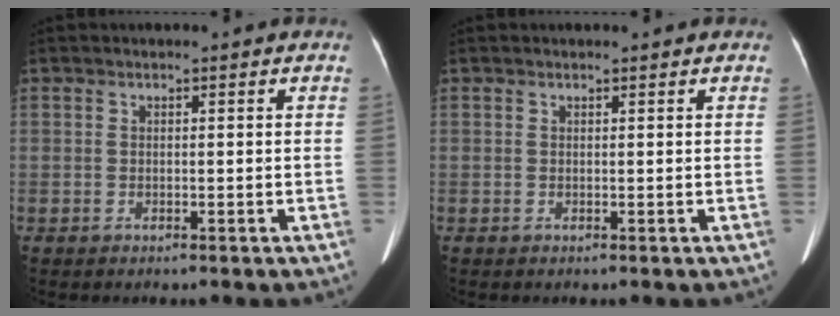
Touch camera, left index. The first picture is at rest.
{"total": 0.9, "force": [0.8, 0.1, 0.4], "torque": [-0.007, -0.002, 0.011]}